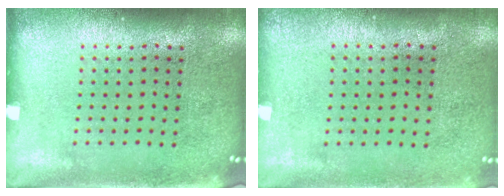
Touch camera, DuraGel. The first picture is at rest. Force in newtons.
{"total": 0.0}